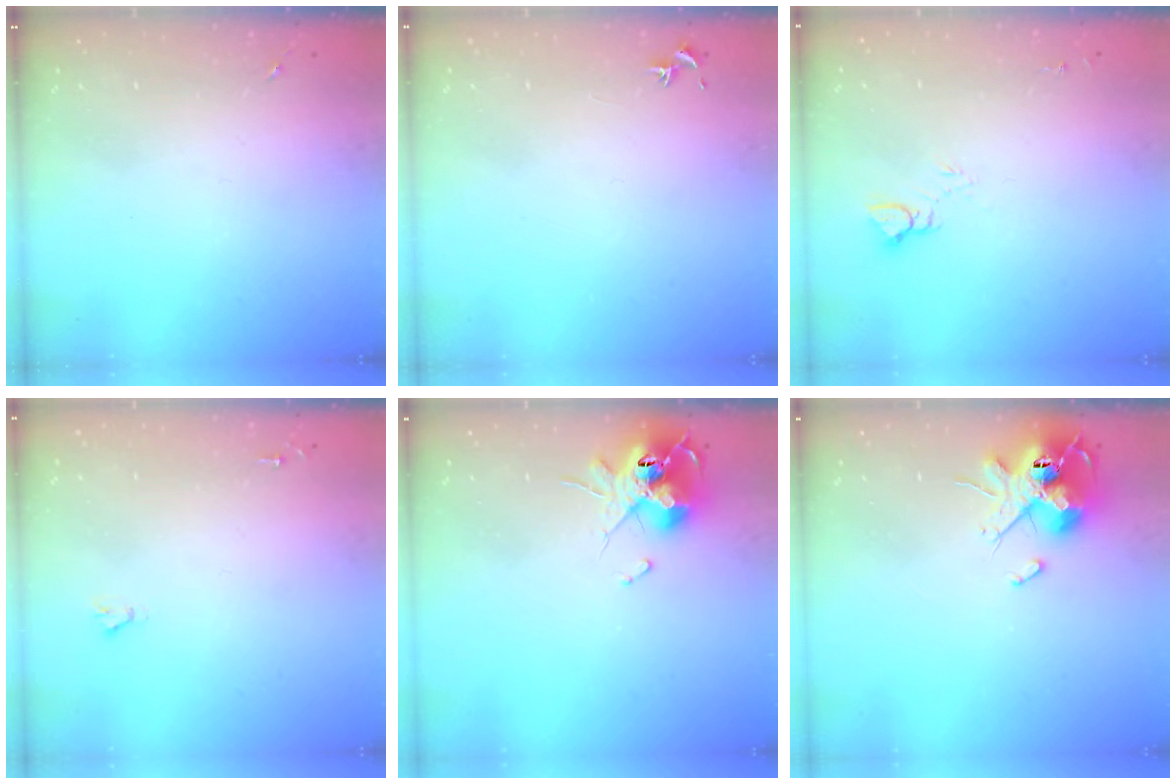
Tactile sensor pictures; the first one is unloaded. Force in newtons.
{"total": 0.8, "press": 0.7, "slide": 0.3}
{"total": 5.3, "press": 5.3, "slide": 0.5}
{"total": 1.6, "press": 1.6, "slide": 0.1}
{"total": 13.8, "press": 13.8, "slide": 1.5}
{"total": 13.9, "press": 13.8, "slide": 1.3}